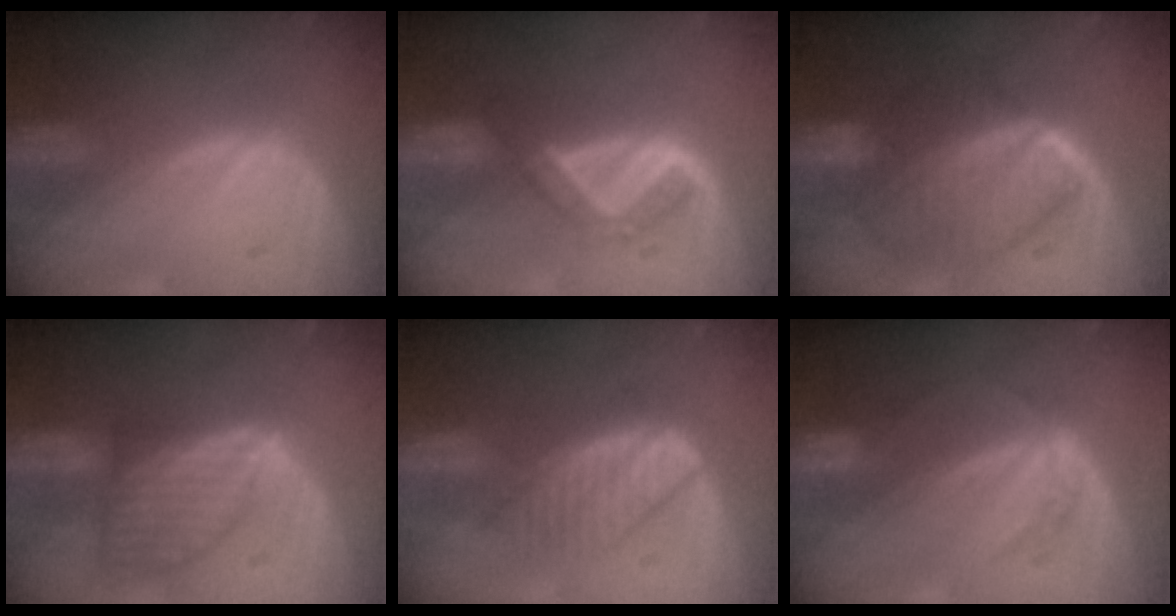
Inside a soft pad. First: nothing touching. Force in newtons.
{"total": 5.3, "press": 4.4, "slide": 3.0}
{"total": 10.3, "press": 10.2, "slide": 1.0}
{"total": 8.1, "press": 7.3, "slide": 3.4}
{"total": 6.8, "press": 6.1, "slide": 3.0}
{"total": 3.1, "press": 3.1, "slide": 0.5}